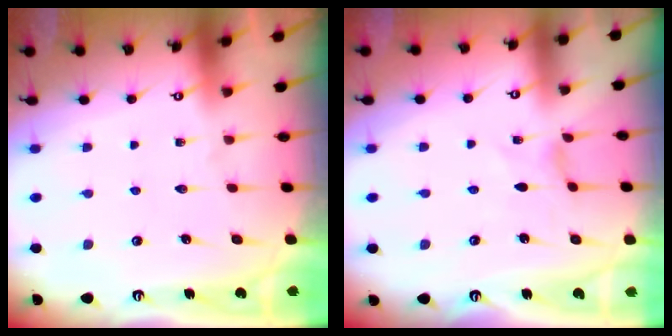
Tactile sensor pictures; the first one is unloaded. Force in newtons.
{"total": 0.0}